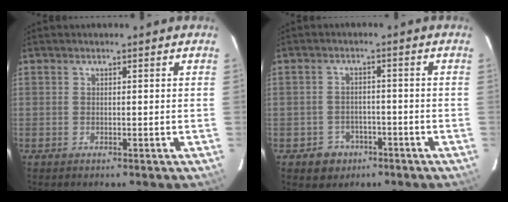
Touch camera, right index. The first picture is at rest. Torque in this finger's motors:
{"motor_torque": [0.22, -0.28, 0.01, -0.02]}